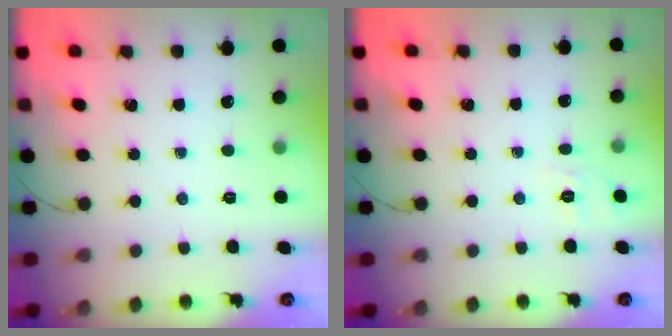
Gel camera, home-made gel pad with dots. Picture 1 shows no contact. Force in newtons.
{"total": 1.9, "press": 0.2, "slide": 1.9}